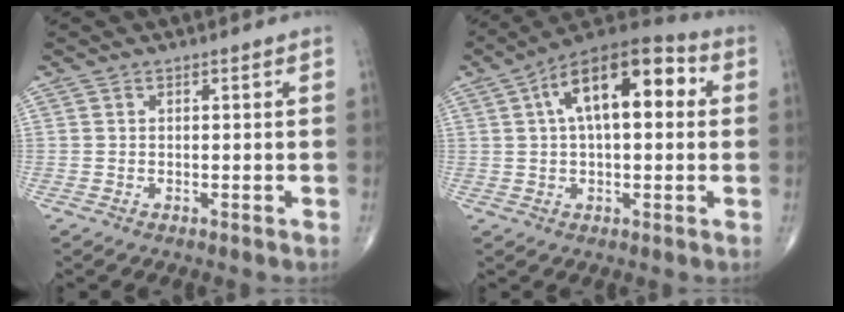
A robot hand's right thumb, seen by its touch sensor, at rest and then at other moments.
{"total": 13.6, "force": [3.2, 6.6, 11.5], "torque": [-0.165, 0.035, 0.040]}